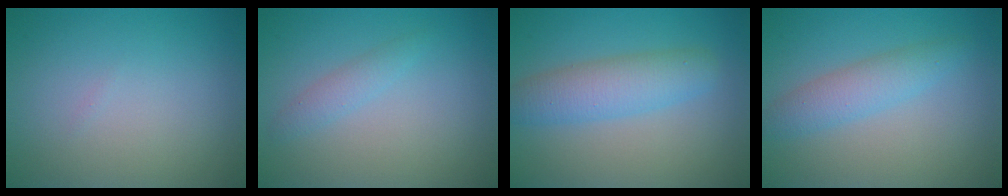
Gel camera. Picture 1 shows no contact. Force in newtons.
{"total": 1.4, "press": 1.4, "slide": 0.0}
{"total": 4.1, "press": 4.1, "slide": 0.1}
{"total": 2.9, "press": 2.9, "slide": 0.1}